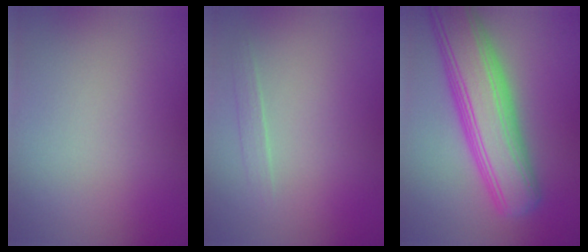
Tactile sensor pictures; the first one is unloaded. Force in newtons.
{"total": 0.8, "press": 0.8, "slide": 0.1}
{"total": 8.6, "press": 8.6, "slide": 0.4}